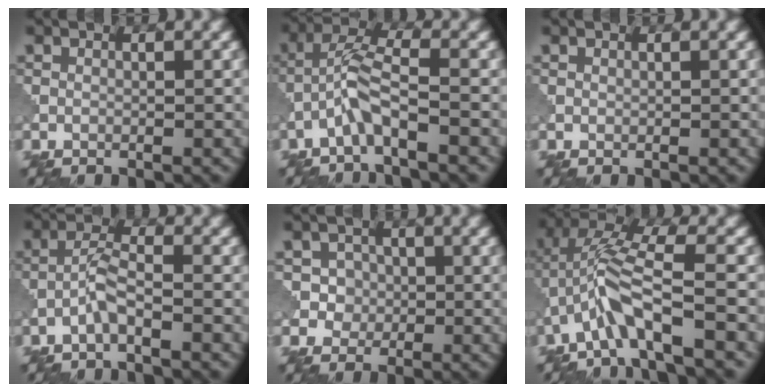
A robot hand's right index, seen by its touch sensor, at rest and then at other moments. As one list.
[{"total": 3.4, "force": [-1.8, 0.4, 2.9], "torque": [-0.064, 0.015, -0.041]}, {"total": 0.0}, {"total": 2.3, "force": [-1.3, 0.4, 1.9], "torque": [-0.042, 0.009, -0.031]}, {"total": 2.8, "force": [0.1, 2.7, 0.6], "torque": [0.005, 0.003, -0.003]}, {"total": 5.4, "force": [-2.5, 1.0, 4.7], "torque": [-0.102, 0.013, -0.054]}]